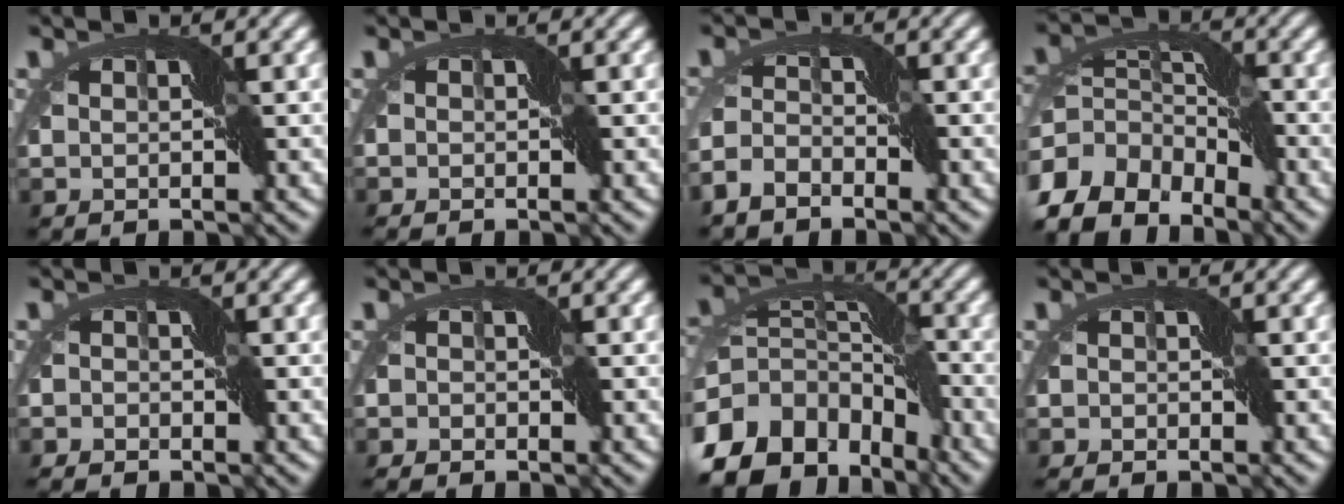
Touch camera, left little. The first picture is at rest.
{"total": 0.6, "force": [-0.4, 0.3, 0.3], "torque": [-0.007, -0.001, -0.009]}
{"total": 3.6, "force": [-2.9, 1.6, 1.4], "torque": [-0.042, 0.006, -0.072]}
{"total": 11.8, "force": [-6.8, 7.2, 6.4], "torque": [-0.152, 0.007, -0.133]}
{"total": 2.2, "force": [-1.9, 0.9, 0.4], "torque": [-0.010, 0.001, -0.043]}
{"total": 1.8, "force": [-1.6, 0.8, 0.4], "torque": [-0.008, -0.001, -0.036]}
{"total": 14.0, "force": [-7.4, 8.7, 8.1], "torque": [-0.179, 0.009, -0.138]}
{"total": 1.5, "force": [-1.3, 0.7, 0.3], "torque": [-0.008, 0.000, -0.030]}